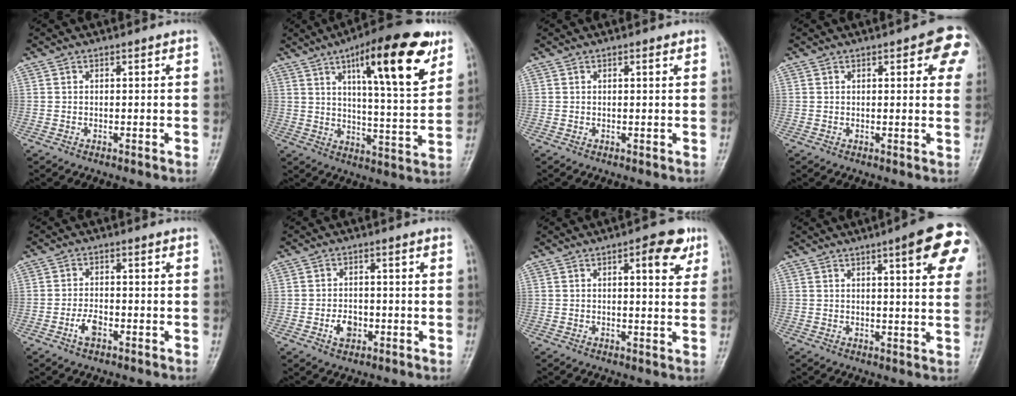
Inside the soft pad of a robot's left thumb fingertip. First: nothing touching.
{"total": 19.9, "force": [10.2, 5.2, 16.3], "torque": [-0.212, -0.037, 0.149]}
{"total": 0.9, "force": [0.5, 0.3, 0.7], "torque": [-0.011, 0.000, 0.006]}
{"total": 8.4, "force": [3.3, 2.9, 7.2], "torque": [-0.053, -0.004, 0.030]}
{"total": 3.4, "force": [-1.7, 1.7, 2.4], "torque": [-0.045, 0.012, -0.033]}
{"total": 3.8, "force": [-1.3, 2.8, 2.3], "torque": [-0.029, 0.007, -0.023]}
{"total": 7.1, "force": [3.1, 2.6, 5.9], "torque": [-0.056, -0.008, 0.033]}
{"total": 13.6, "force": [5.8, 3.0, 11.9], "torque": [-0.122, -0.013, 0.064]}